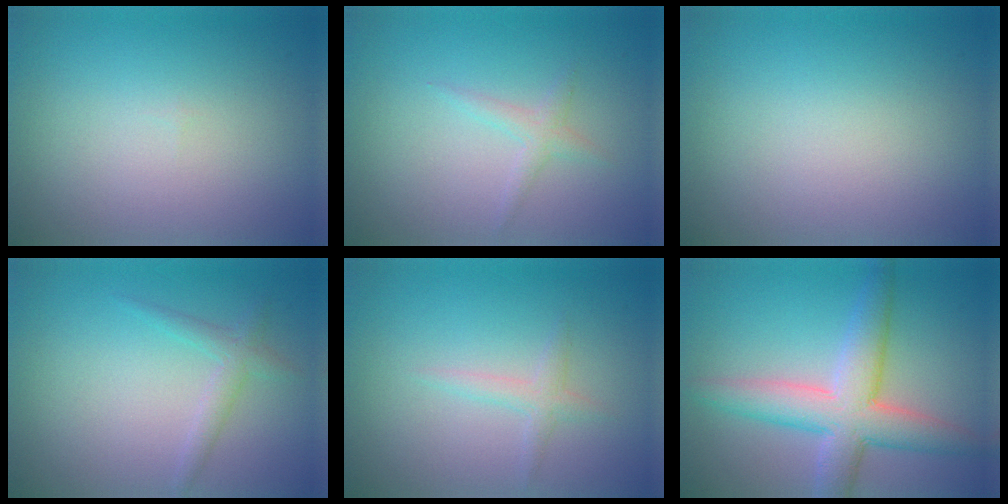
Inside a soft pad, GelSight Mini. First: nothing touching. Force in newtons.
{"total": 1.2, "press": 1.2, "slide": 0.1}
{"total": 0.0}
{"total": 1.6, "press": 1.6, "slide": 0.1}
{"total": 1.3, "press": 1.3, "slide": 0.1}
{"total": 6.3, "press": 6.3, "slide": 0.1}